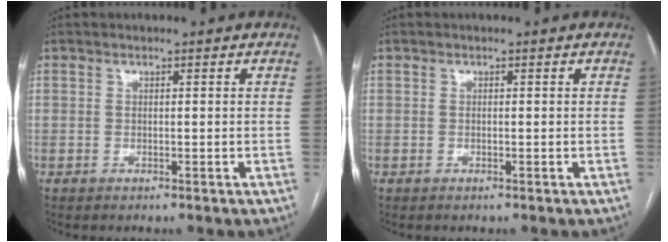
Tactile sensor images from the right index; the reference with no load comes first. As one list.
[{"total": 0.0}]